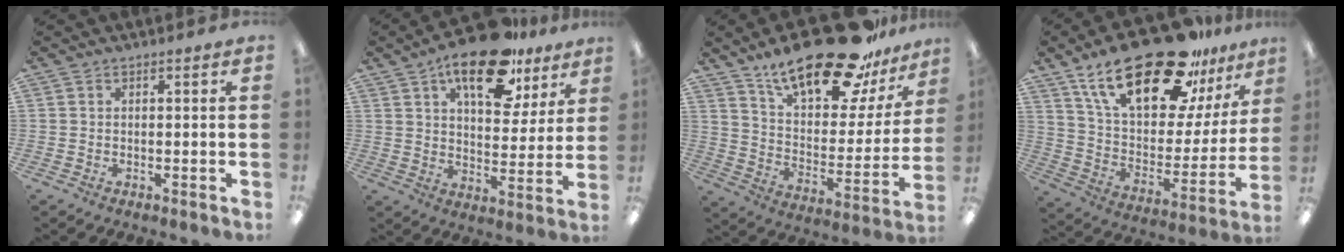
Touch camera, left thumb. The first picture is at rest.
{"total": 17.9, "force": [11.6, 8.1, 11.0], "torque": [-0.163, -0.054, 0.193]}
{"total": 26.1, "force": [19.3, 9.9, 14.5], "torque": [-0.223, -0.119, 0.327]}
{"total": 28.5, "force": [19.2, 11.2, 17.8], "torque": [-0.298, -0.116, 0.325]}